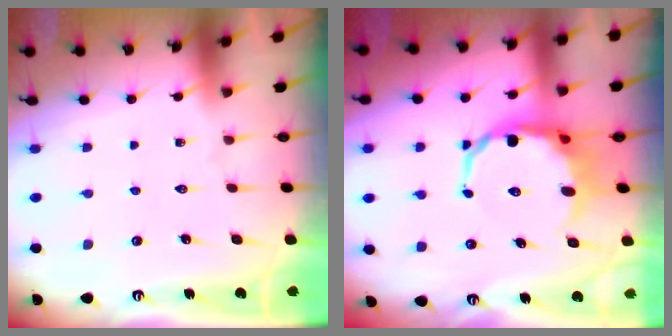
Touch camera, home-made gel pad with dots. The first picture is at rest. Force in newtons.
{"total": 10.5, "press": 10.0, "slide": 3.0}